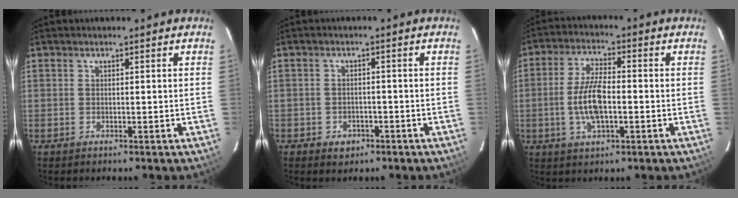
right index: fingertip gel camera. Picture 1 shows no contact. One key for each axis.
{"total": 3.6, "fx": -1.9, "fy": 2.9, "fz": 0.8, "tx": -0.027, "ty": 0.008, "tz": -0.024}
{"total": 8.6, "fx": -1.7, "fy": 3.3, "fz": 7.8, "tx": -0.160, "ty": 0.006, "tz": -0.032}